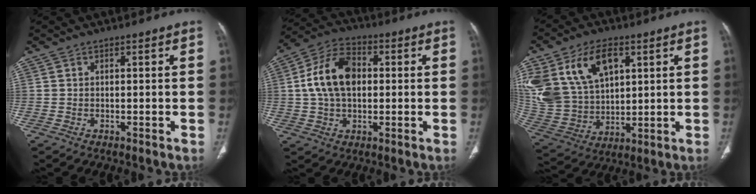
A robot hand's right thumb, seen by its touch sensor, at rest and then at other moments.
{"total": 12.5, "force": [1.2, 8.0, 9.5], "torque": [-0.172, 0.023, 0.016]}
{"total": 21.4, "force": [8.7, 13.9, 13.7], "torque": [-0.281, -0.006, 0.181]}